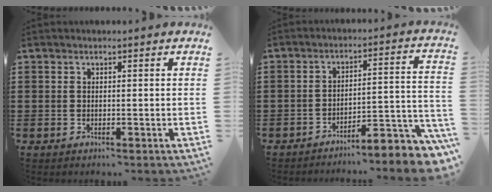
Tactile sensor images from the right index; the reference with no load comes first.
{"total": 5.9, "force": [-5.2, 0.5, 2.8], "torque": [-0.042, -0.009, -0.101]}